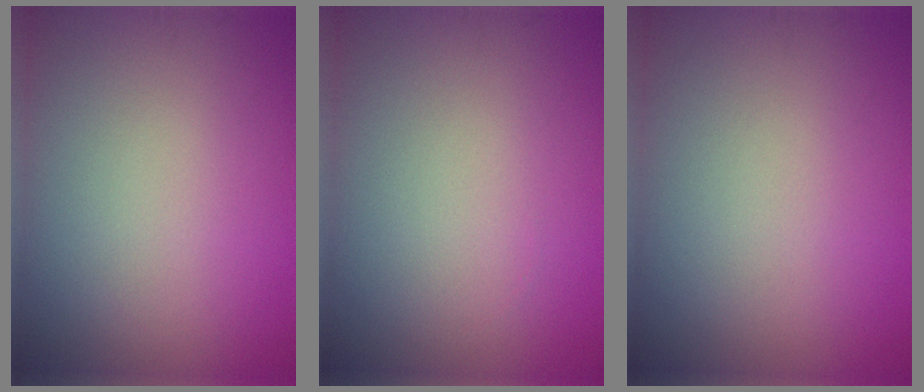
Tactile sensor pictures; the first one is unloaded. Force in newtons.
{"total": 0.0}
{"total": 0.0}